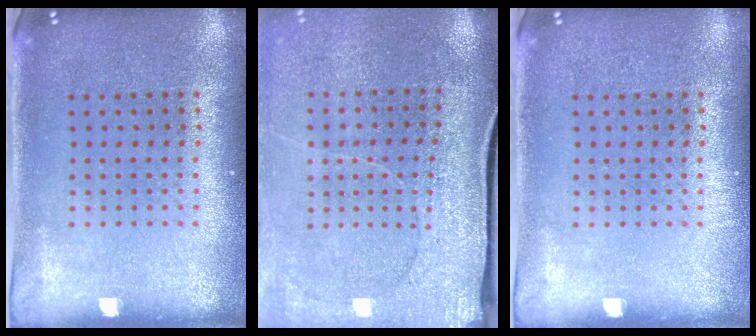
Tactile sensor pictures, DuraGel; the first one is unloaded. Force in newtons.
{"total": 3.0, "press": 2.8, "slide": 1.1}
{"total": 0.0}